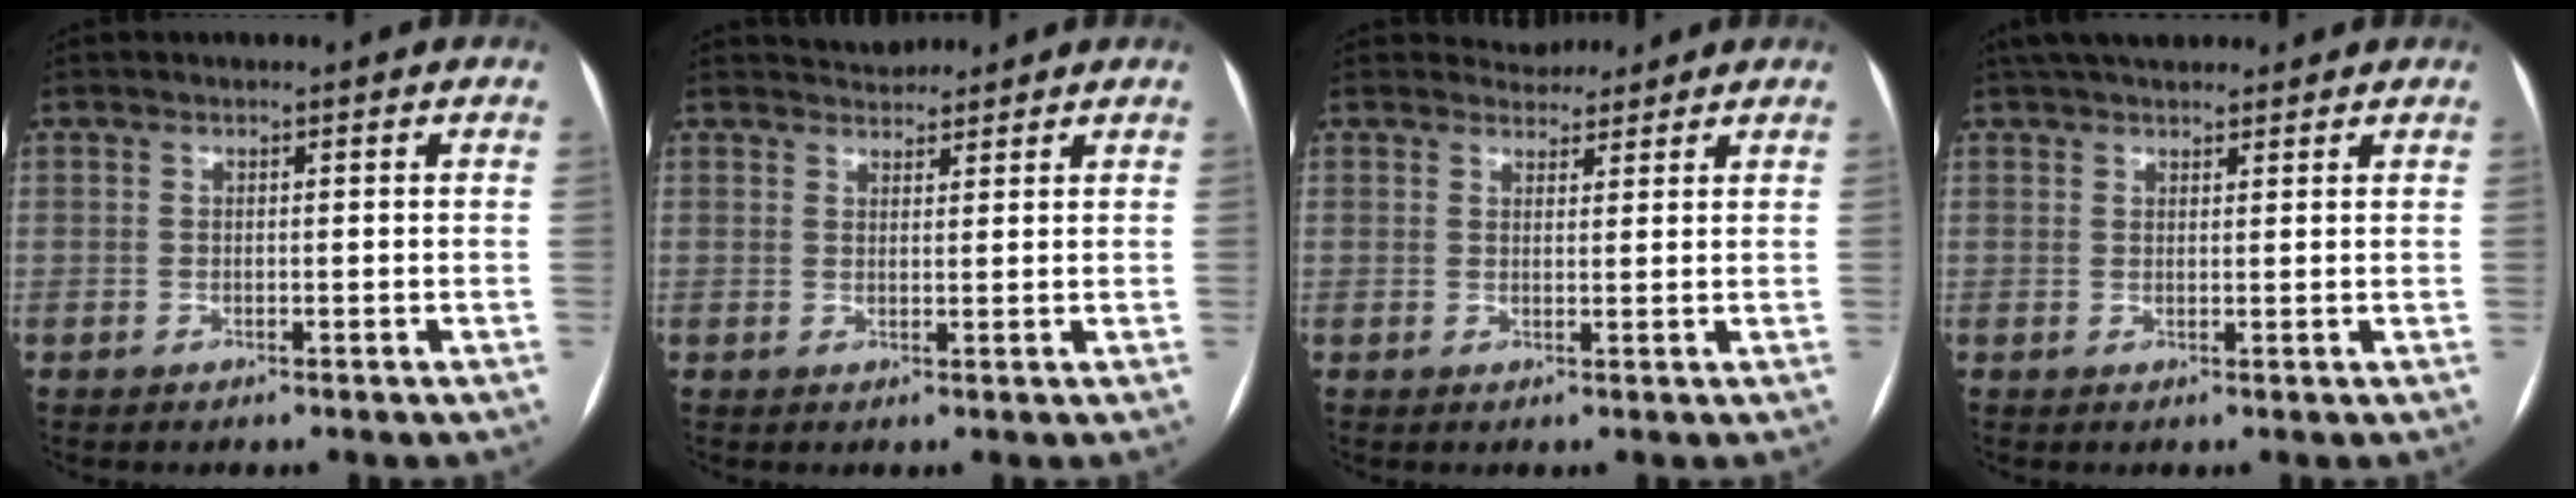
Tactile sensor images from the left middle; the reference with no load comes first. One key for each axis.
{"total": 3.4, "fx": 3.3, "fy": 1.0, "fz": 0.1, "tx": -0.002, "ty": 0.019, "tz": 0.051}
{"total": 3.3, "fx": 3.0, "fy": 1.3, "fz": -0.1, "tx": 0.002, "ty": 0.007, "tz": 0.043}
{"total": 8.2, "fx": 6.9, "fy": 2.6, "fz": 3.5, "tx": -0.050, "ty": 0.037, "tz": 0.111}